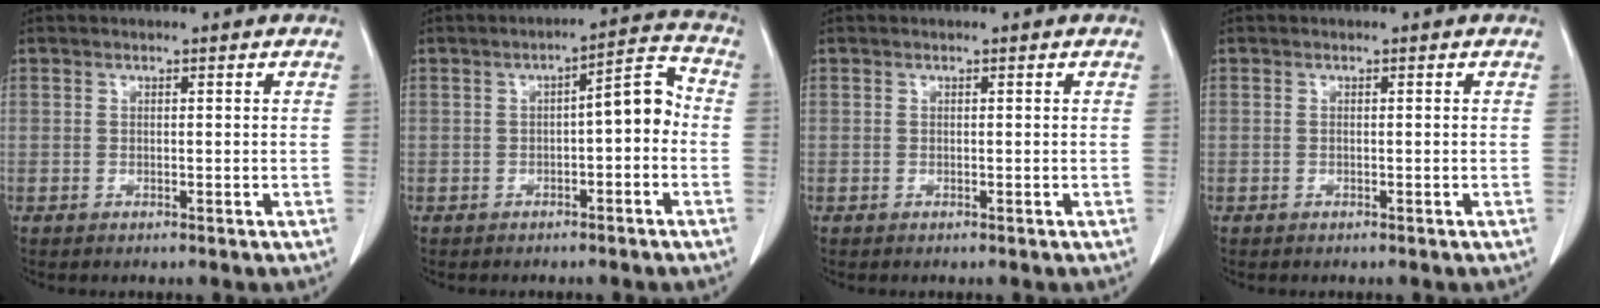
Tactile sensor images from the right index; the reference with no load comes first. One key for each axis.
{"total": 6.1, "fx": -0.9, "fy": 1.6, "fz": 5.9, "tx": -0.076, "ty": 0.028, "tz": -0.014}
{"total": 0.0}
{"total": 0.0}